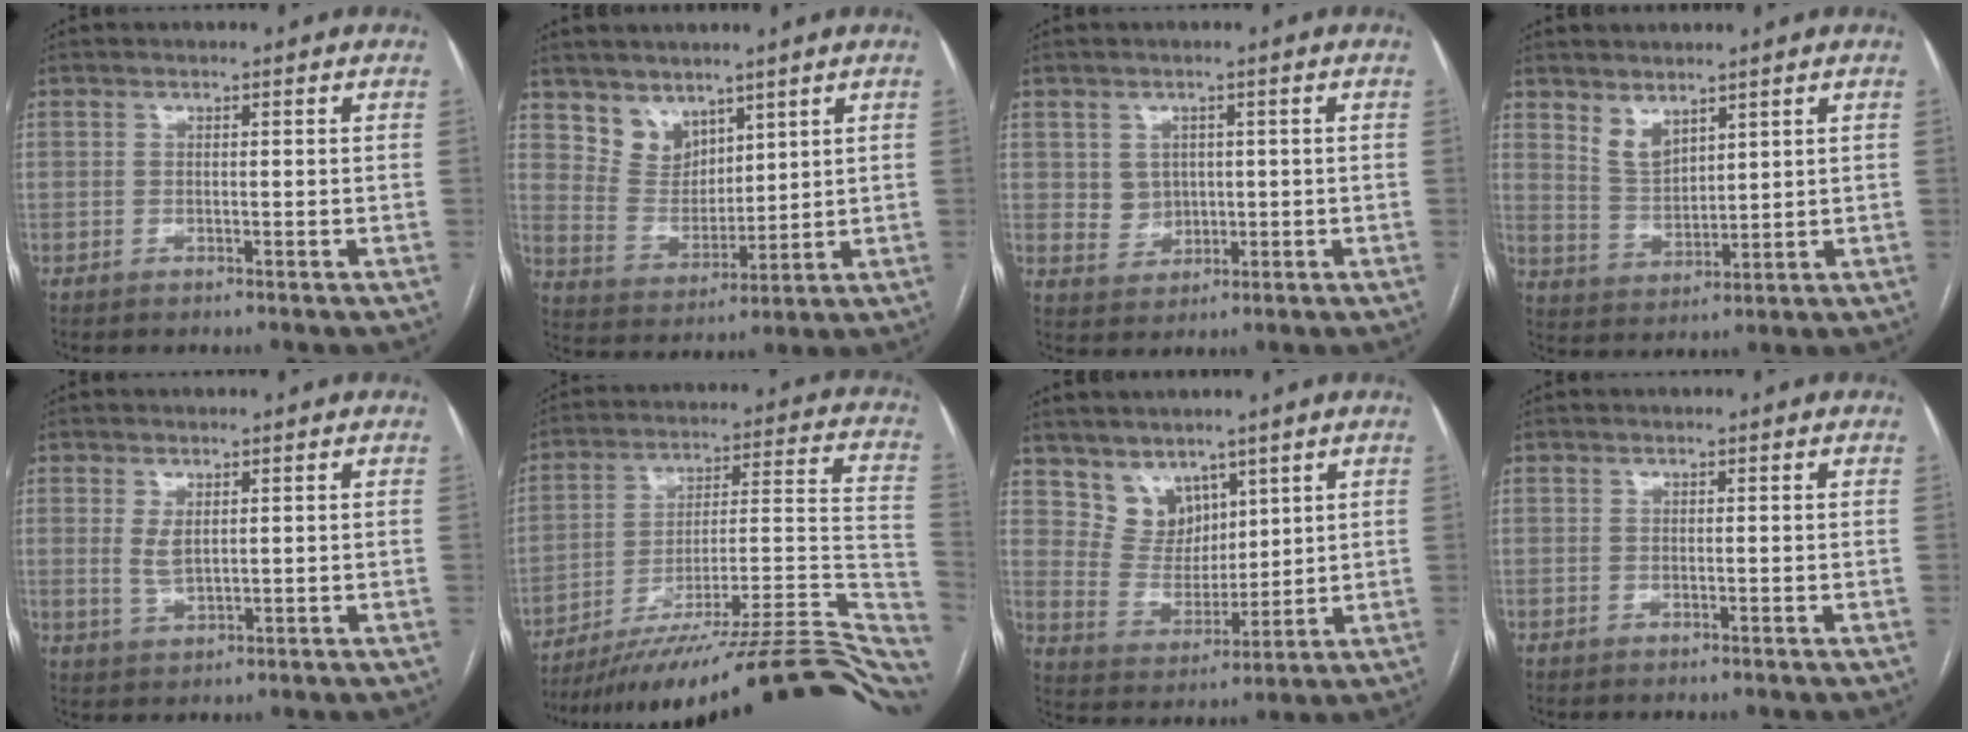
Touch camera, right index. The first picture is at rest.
{"total": 6.5, "force": [4.8, 4.2, 1.3], "torque": [-0.030, 0.005, 0.106]}
{"total": 3.9, "force": [0.8, 3.7, 1.1], "torque": [-0.017, 0.010, 0.022]}
{"total": 4.6, "force": [3.5, 2.1, 2.2], "torque": [-0.048, -0.004, 0.080]}
{"total": 3.0, "force": [0.8, 1.4, 2.5], "torque": [-0.053, -0.004, 0.024]}
{"total": 31.9, "force": [-26.0, 4.1, 18.1], "torque": [-0.161, -0.003, -0.363]}
{"total": 7.0, "force": [5.0, 4.7, 1.4], "torque": [-0.032, 0.011, 0.109]}
{"total": 0.0}